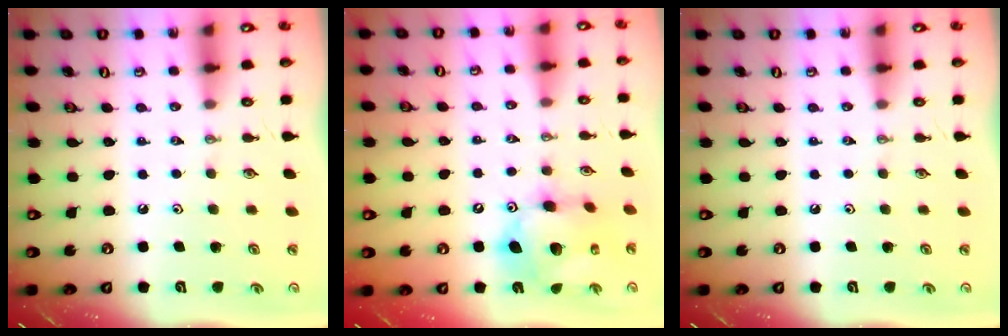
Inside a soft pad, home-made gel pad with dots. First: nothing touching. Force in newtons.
{"total": 14.2, "press": 14.1, "slide": 1.3}
{"total": 0.0}